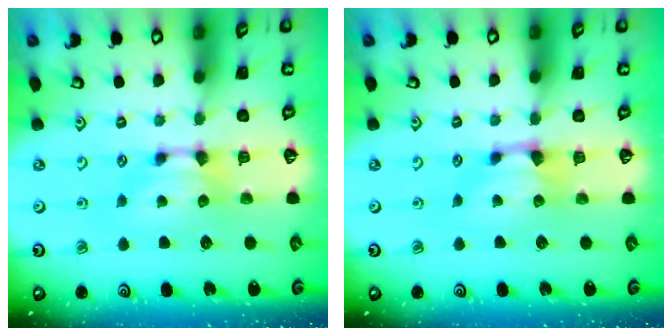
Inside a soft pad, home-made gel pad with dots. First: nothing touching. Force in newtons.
{"total": 0.9, "press": 0.2, "slide": 0.9}